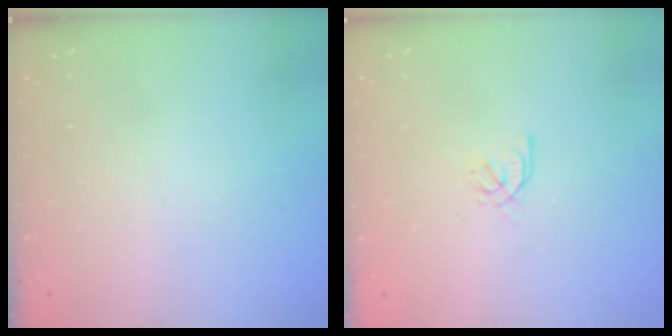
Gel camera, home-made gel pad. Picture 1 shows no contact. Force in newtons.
{"total": 1.7, "press": 1.6, "slide": 0.5}